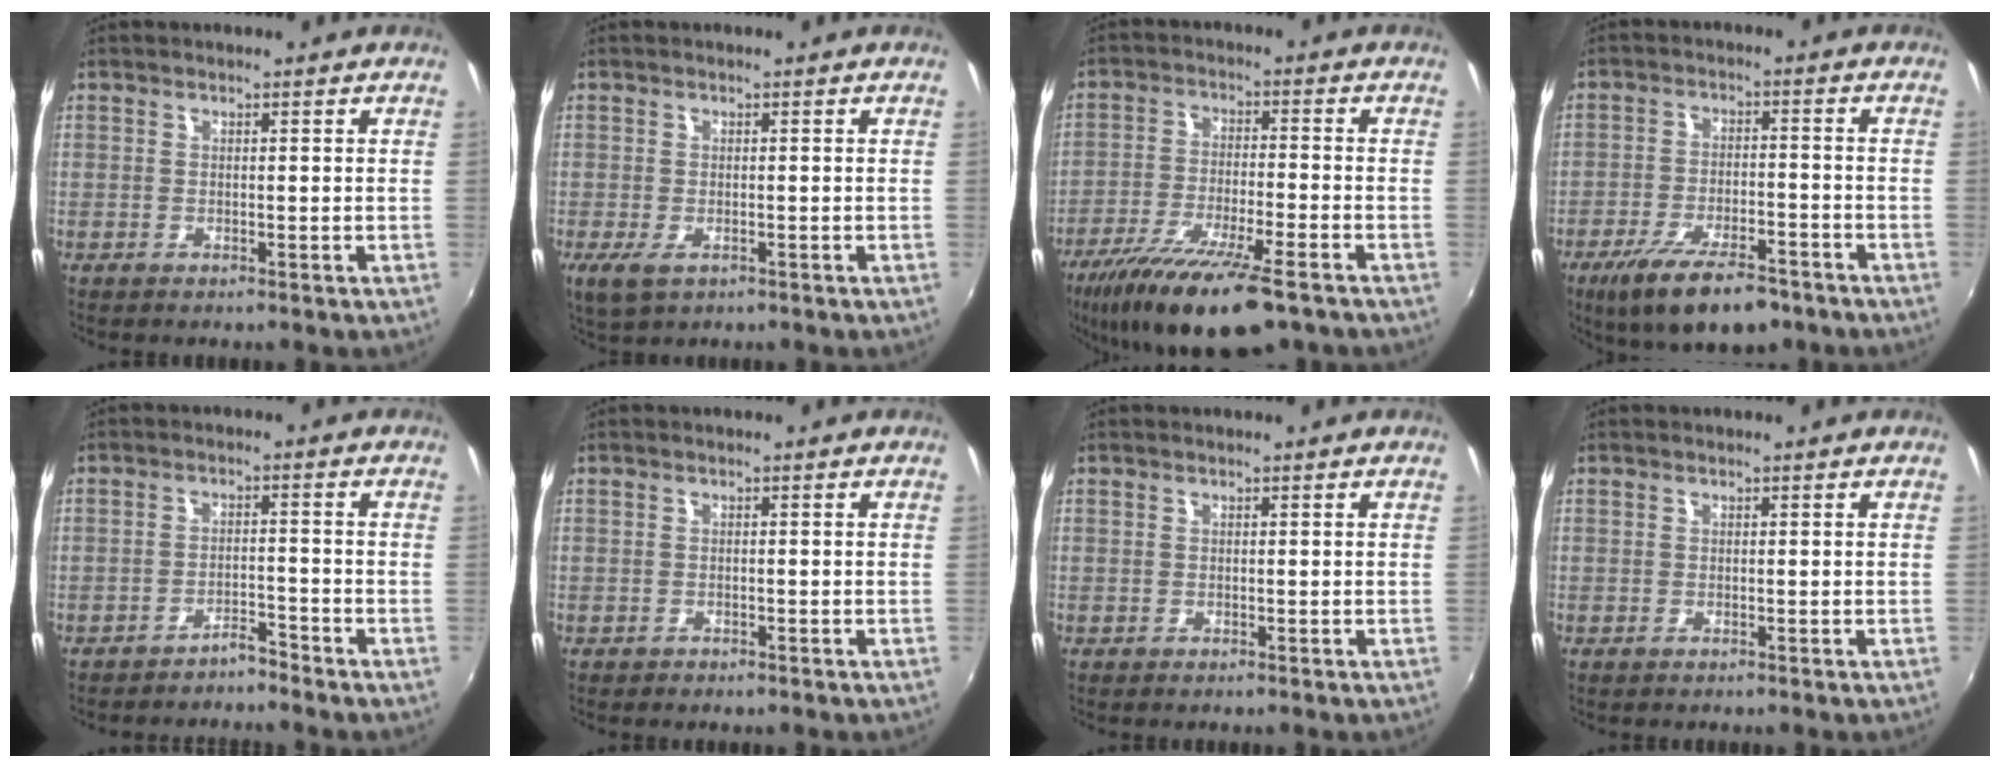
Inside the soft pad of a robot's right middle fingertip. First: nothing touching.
{"total": 4.1, "force": [-1.9, 2.1, 2.9], "torque": [-0.062, -0.016, -0.031]}
{"total": 16.5, "force": [-11.8, 3.3, 11.1], "torque": [-0.220, -0.047, -0.201]}
{"total": 13.0, "force": [-9.0, 4.3, 8.4], "torque": [-0.173, -0.027, -0.148]}
{"total": 2.7, "force": [-2.7, 0.2, 0.4], "torque": [-0.012, 0.000, -0.042]}
{"total": 1.0, "force": [-0.7, 0.6, 0.2], "torque": [-0.009, -0.001, -0.010]}
{"total": 0.0}
{"total": 0.0}